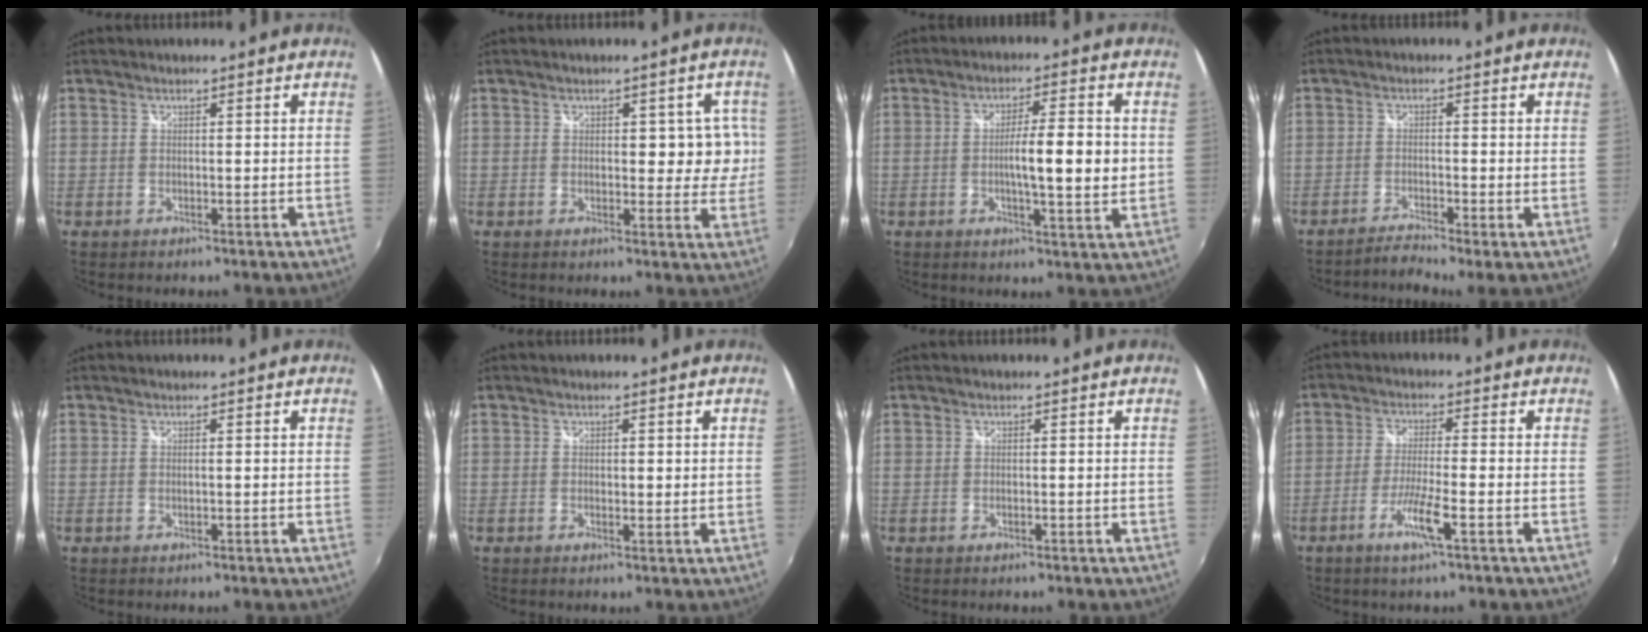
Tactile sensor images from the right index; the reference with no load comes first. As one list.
[{"total": 4.8, "force": [0.8, 3.3, 3.4], "torque": [-0.029, 0.006, 0.013]}, {"total": 8.7, "force": [-0.1, 1.0, 8.6], "torque": [-0.142, -0.004, 0.000]}, {"total": 2.0, "force": [-1.7, -0.3, 0.8], "torque": [-0.030, -0.003, -0.043]}, {"total": 0.0}, {"total": 1.0, "force": [0.5, 0.5, 0.7], "torque": [-0.012, -0.002, 0.007]}, {"total": 0.0}, {"total": 6.0, "force": [-3.0, -0.3, 5.2], "torque": [-0.108, -0.009, -0.059]}]